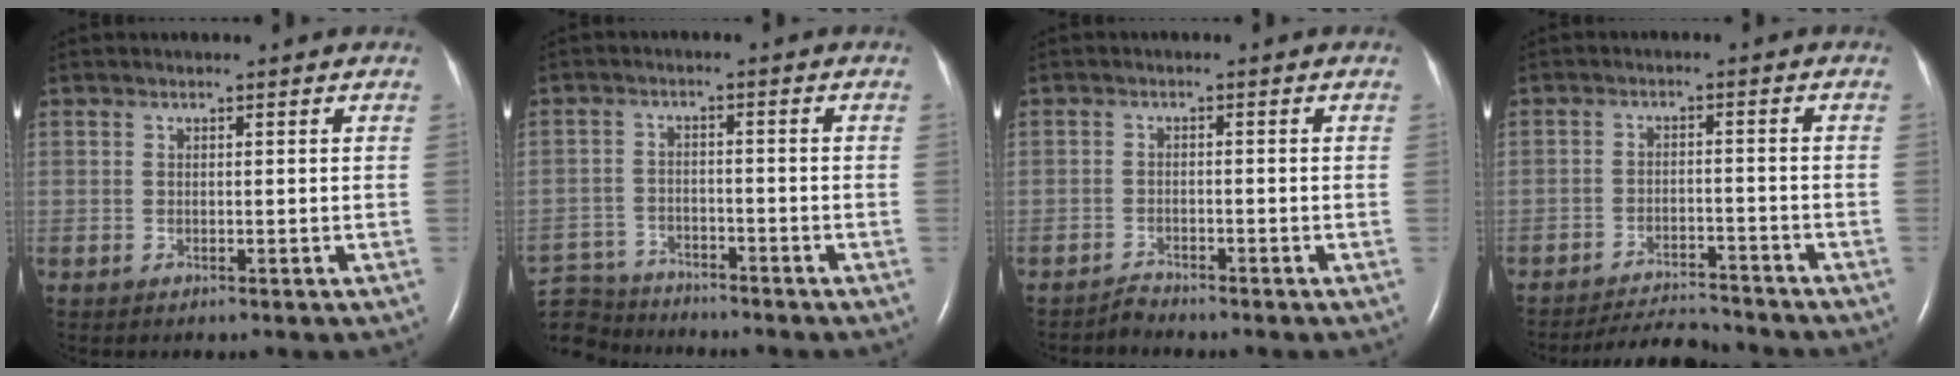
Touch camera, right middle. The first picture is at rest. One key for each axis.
{"total": 10.3, "fx": -9.8, "fy": 3.1, "fz": 1.2, "tx": -0.044, "ty": 0.006, "tz": -0.170}
{"total": 1.5, "fx": -1.4, "fy": -0.2, "fz": -0.4, "tx": 0.011, "ty": -0.008, "tz": -0.026}
{"total": 6.9, "fx": -6.8, "fy": 0.1, "fz": 0.5, "tx": -0.012, "ty": -0.011, "tz": -0.116}